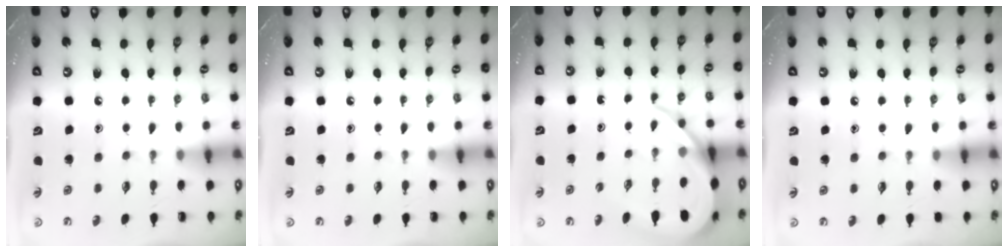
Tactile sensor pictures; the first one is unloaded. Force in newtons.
{"total": 0.0}
{"total": 9.9, "press": 9.8, "slide": 1.2}
{"total": 4.4, "press": 4.4, "slide": 0.7}